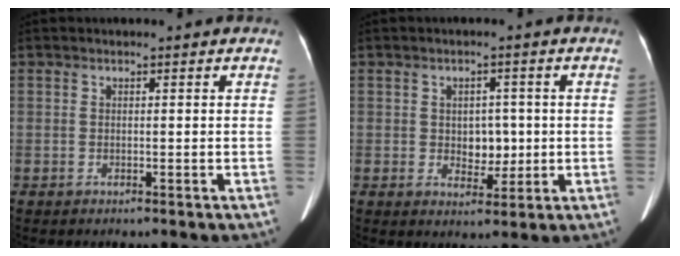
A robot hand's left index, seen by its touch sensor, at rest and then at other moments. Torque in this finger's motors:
{"motor_torque": [0.03, 0.00, 0.06, -0.01]}